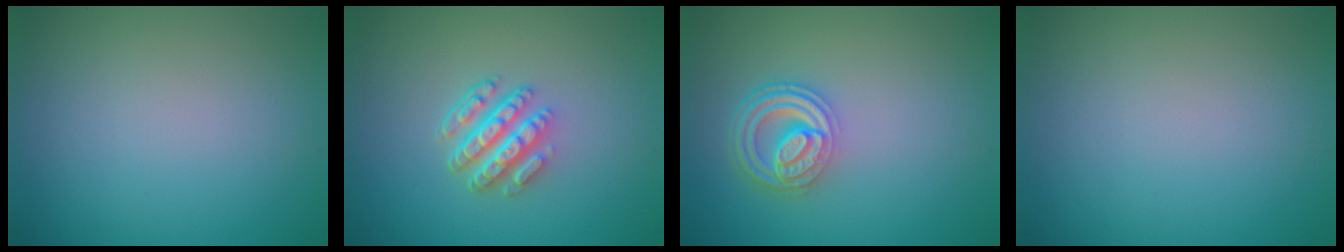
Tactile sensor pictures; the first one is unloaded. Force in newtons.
{"total": 4.6, "press": 3.2, "slide": 3.3}
{"total": 4.7, "press": 3.5, "slide": 3.1}
{"total": 0.0}